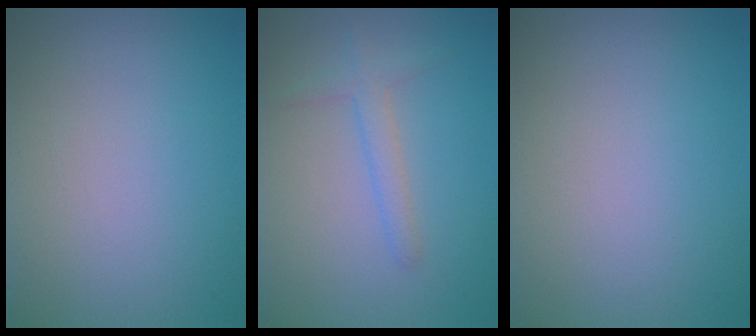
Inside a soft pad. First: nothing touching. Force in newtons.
{"total": 1.8, "press": 1.8, "slide": 0.1}
{"total": 0.0}